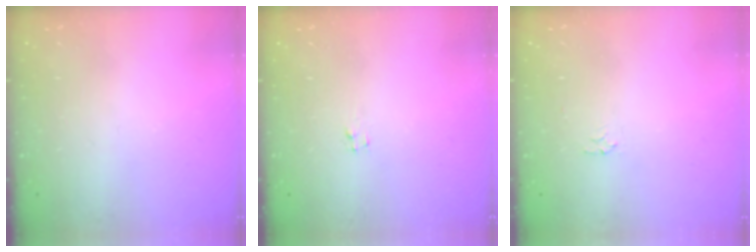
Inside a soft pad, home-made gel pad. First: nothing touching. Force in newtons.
{"total": 2.0, "press": 2.0, "slide": 0.2}
{"total": 2.3, "press": 2.3, "slide": 0.4}